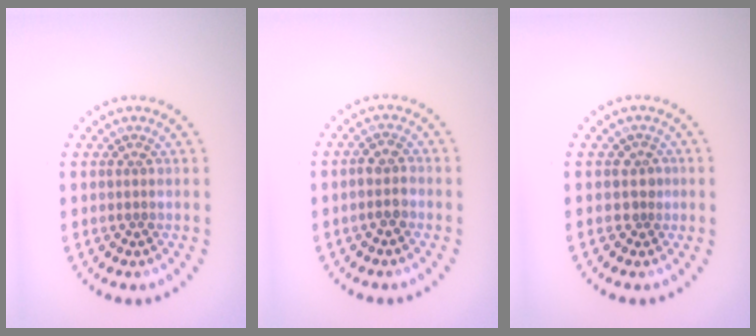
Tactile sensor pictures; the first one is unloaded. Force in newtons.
{"total": 1.8, "press": 1.7, "slide": 0.6}
{"total": 1.1, "press": 0.7, "slide": 0.8}